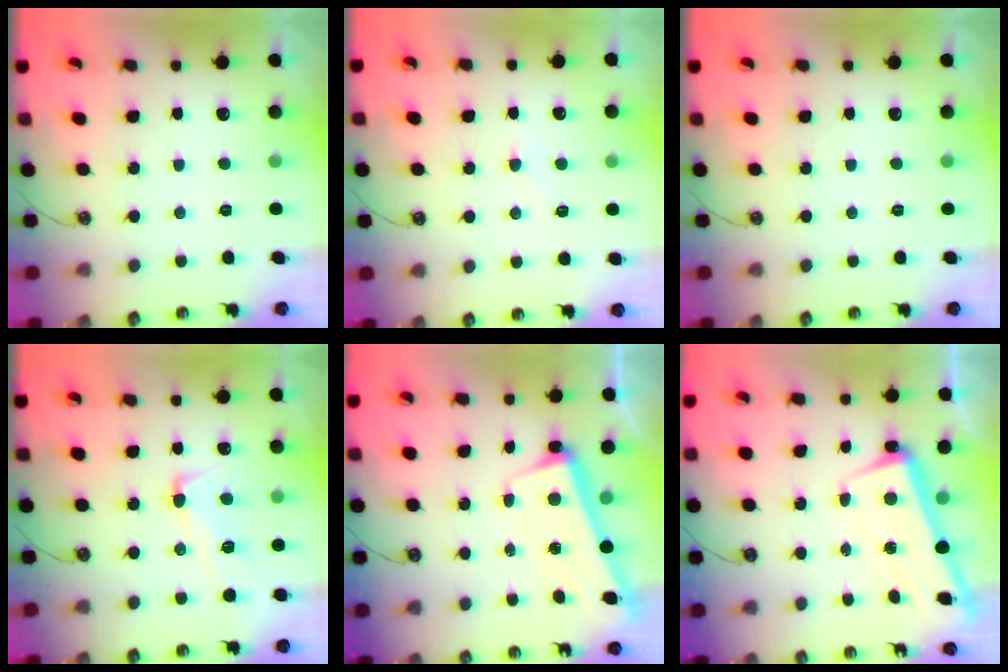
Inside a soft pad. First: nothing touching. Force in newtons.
{"total": 4.4, "press": 4.4, "slide": 0.5}
{"total": 0.0}
{"total": 3.8, "press": 3.7, "slide": 0.7}
{"total": 2.6, "press": 2.5, "slide": 0.7}
{"total": 2.2, "press": 2.1, "slide": 0.8}